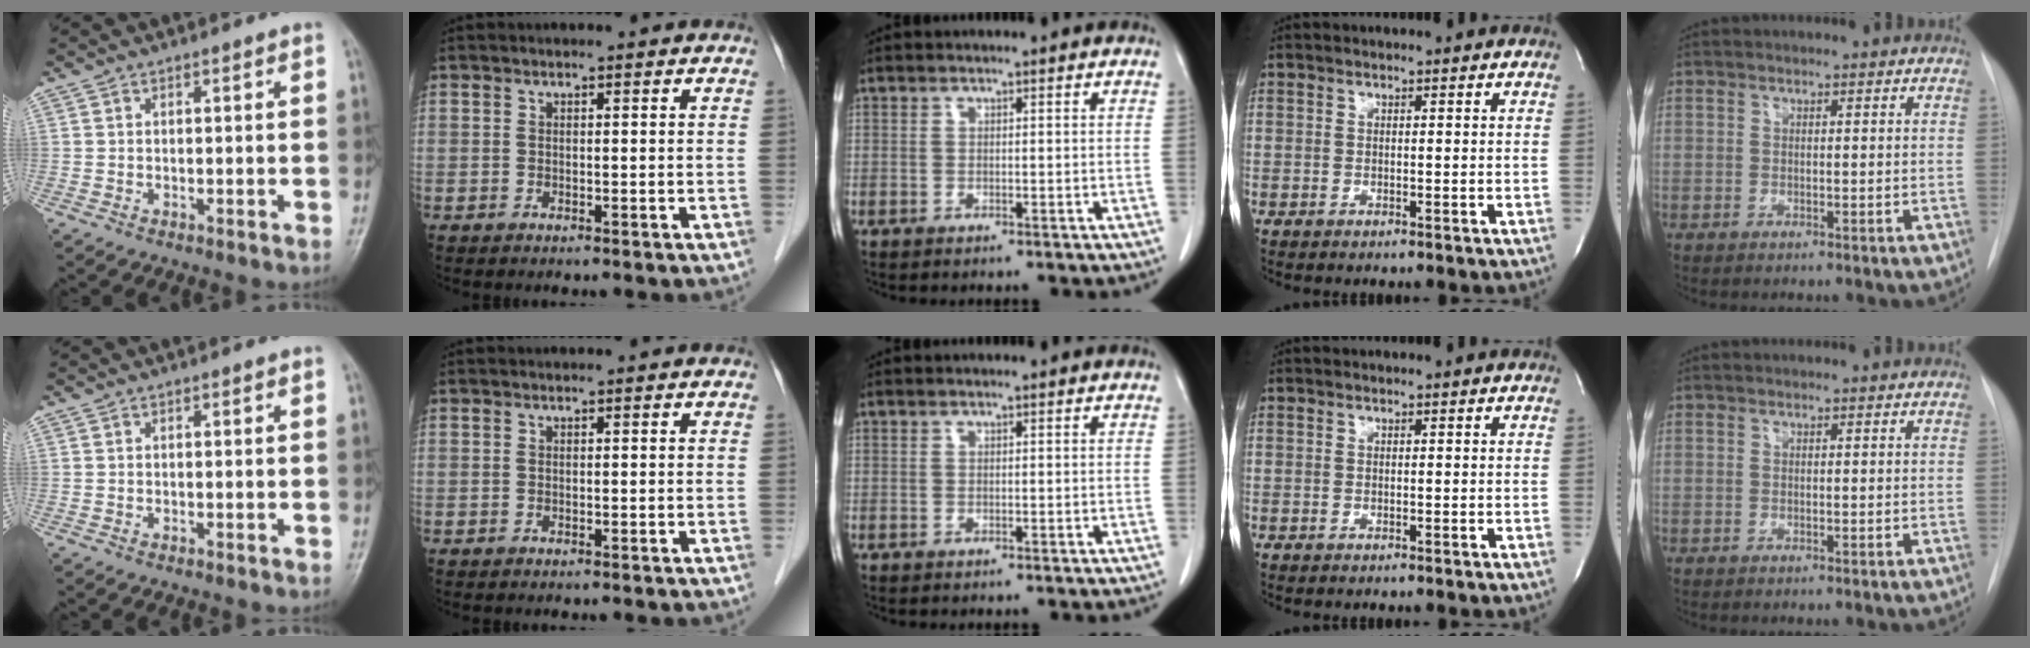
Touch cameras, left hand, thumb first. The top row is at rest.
{}